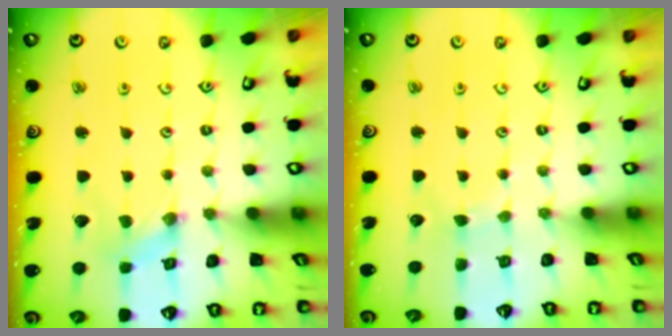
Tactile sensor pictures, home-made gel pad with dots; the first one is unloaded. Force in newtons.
{"total": 1.2, "press": 1.2, "slide": 0.2}